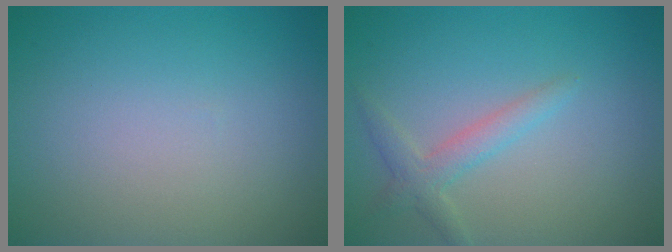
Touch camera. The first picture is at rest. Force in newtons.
{"total": 2.2, "press": 2.2, "slide": 0.1}